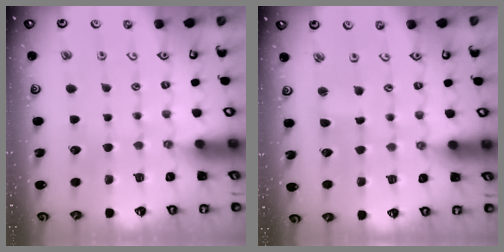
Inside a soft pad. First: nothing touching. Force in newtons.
{"total": 2.2, "press": 2.2, "slide": 0.2}